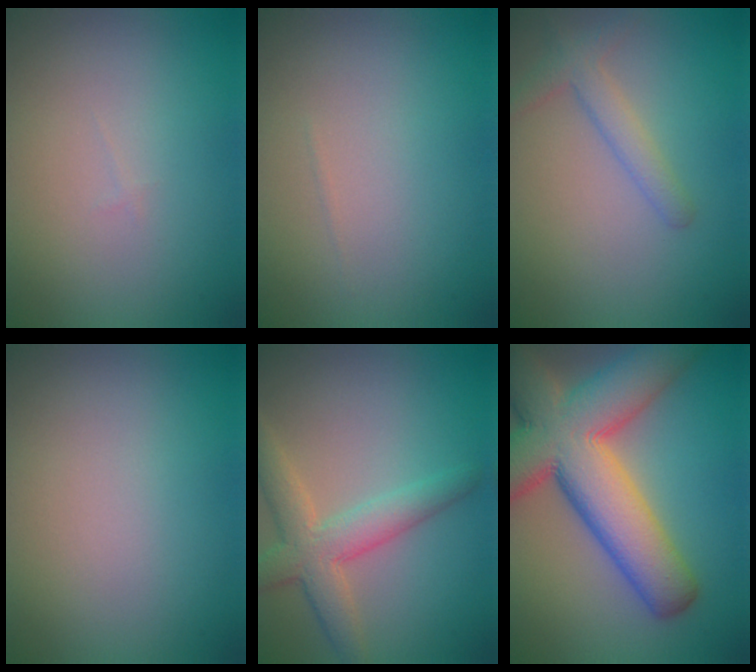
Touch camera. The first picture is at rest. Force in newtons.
{"total": 0.0}
{"total": 2.2, "press": 2.2, "slide": 0.1}
{"total": 0.0}
{"total": 4.5, "press": 4.5, "slide": 0.1}
{"total": 13.1, "press": 13.1, "slide": 1.1}